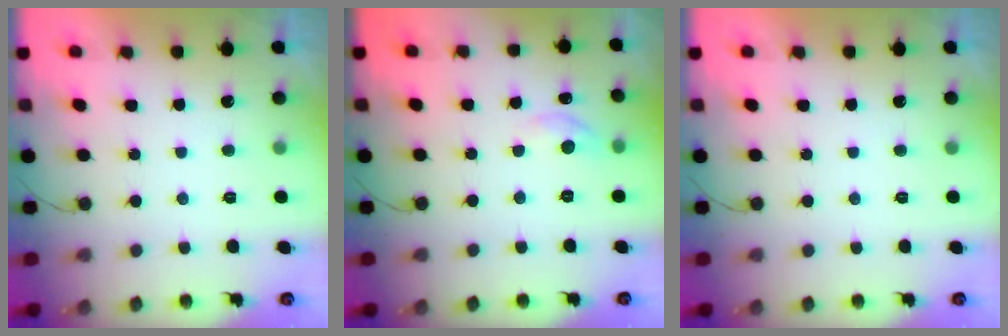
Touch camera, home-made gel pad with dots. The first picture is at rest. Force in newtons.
{"total": 5.9, "press": 5.9, "slide": 0.7}
{"total": 0.0}